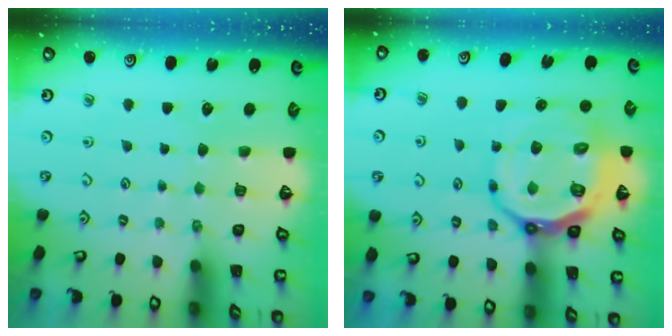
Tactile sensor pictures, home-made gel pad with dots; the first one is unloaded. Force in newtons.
{"total": 16.4, "press": 15.9, "slide": 3.8}